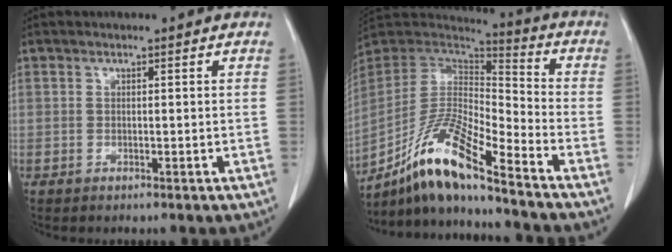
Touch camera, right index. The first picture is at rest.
{"total": 15.3, "force": [-11.3, 1.2, 10.3], "torque": [-0.197, 0.000, -0.211]}